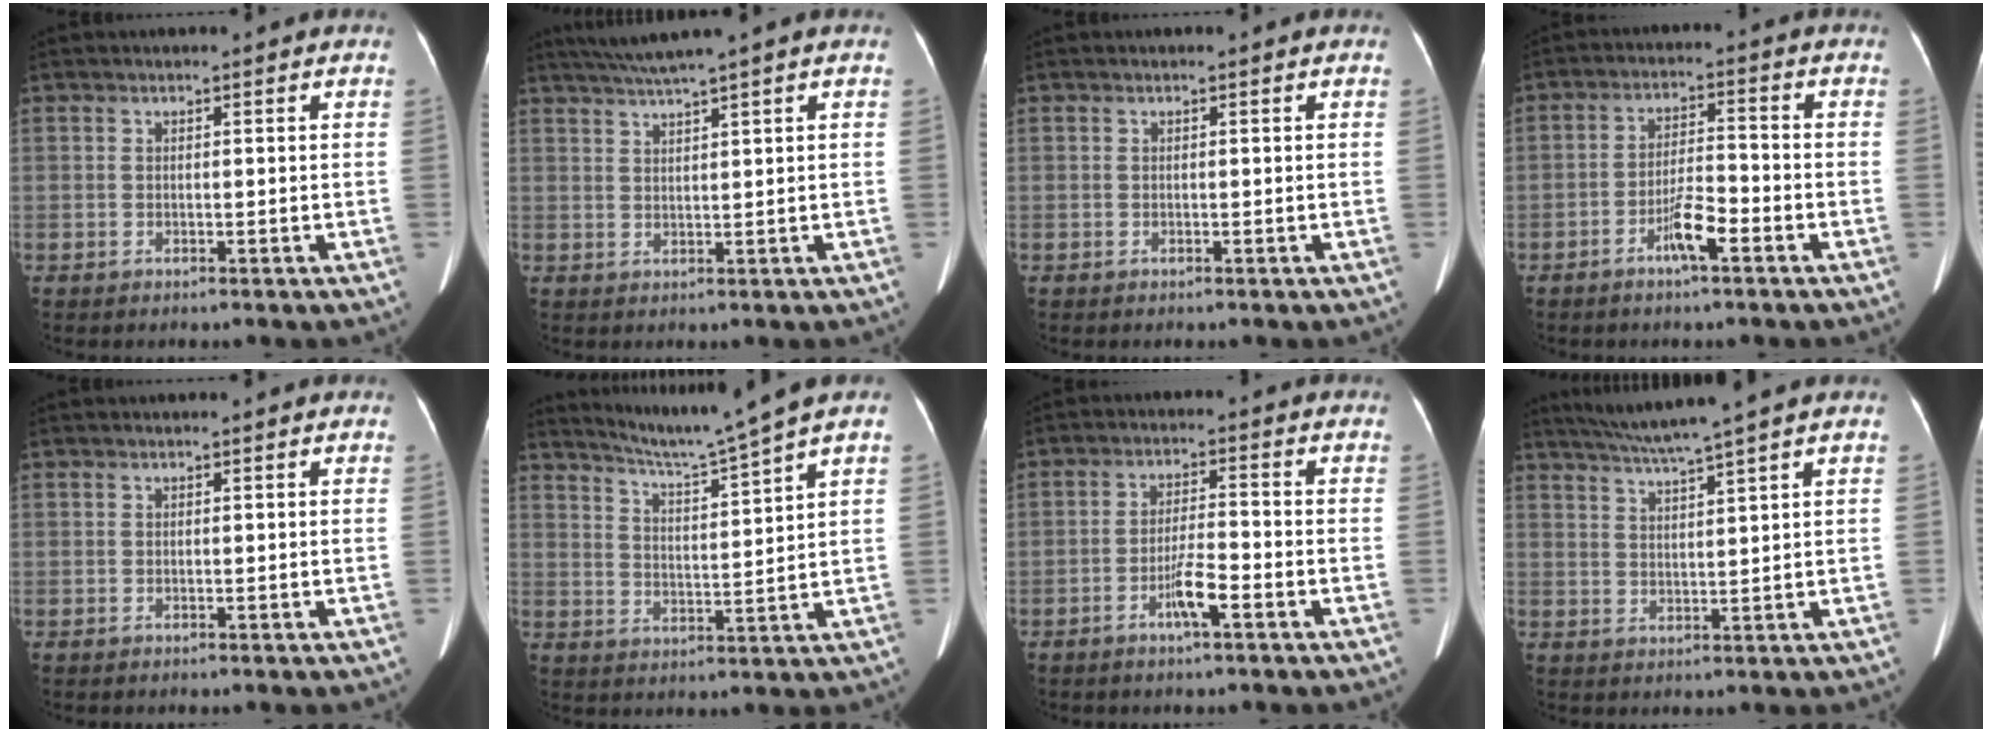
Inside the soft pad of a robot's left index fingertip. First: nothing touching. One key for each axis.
{"total": 4.5, "fx": 3.5, "fy": -1.3, "fz": 2.5, "tx": -0.051, "ty": 0.011, "tz": 0.070}
{"total": 0.0}
{"total": 5.4, "fx": -3.2, "fy": 0.8, "fz": 4.3, "tx": -0.090, "ty": -0.001, "tz": -0.059}
{"total": 0.0}
{"total": 8.2, "fx": 7.1, "fy": -2.6, "fz": 3.3, "tx": -0.062, "ty": -0.018, "tz": 0.127}
{"total": 4.9, "fx": -2.7, "fy": 0.4, "fz": 4.0, "tx": -0.081, "ty": -0.006, "tz": -0.052}
{"total": 6.5, "fx": 5.4, "fy": -1.8, "fz": 3.1, "tx": -0.056, "ty": 0.006, "tz": 0.099}